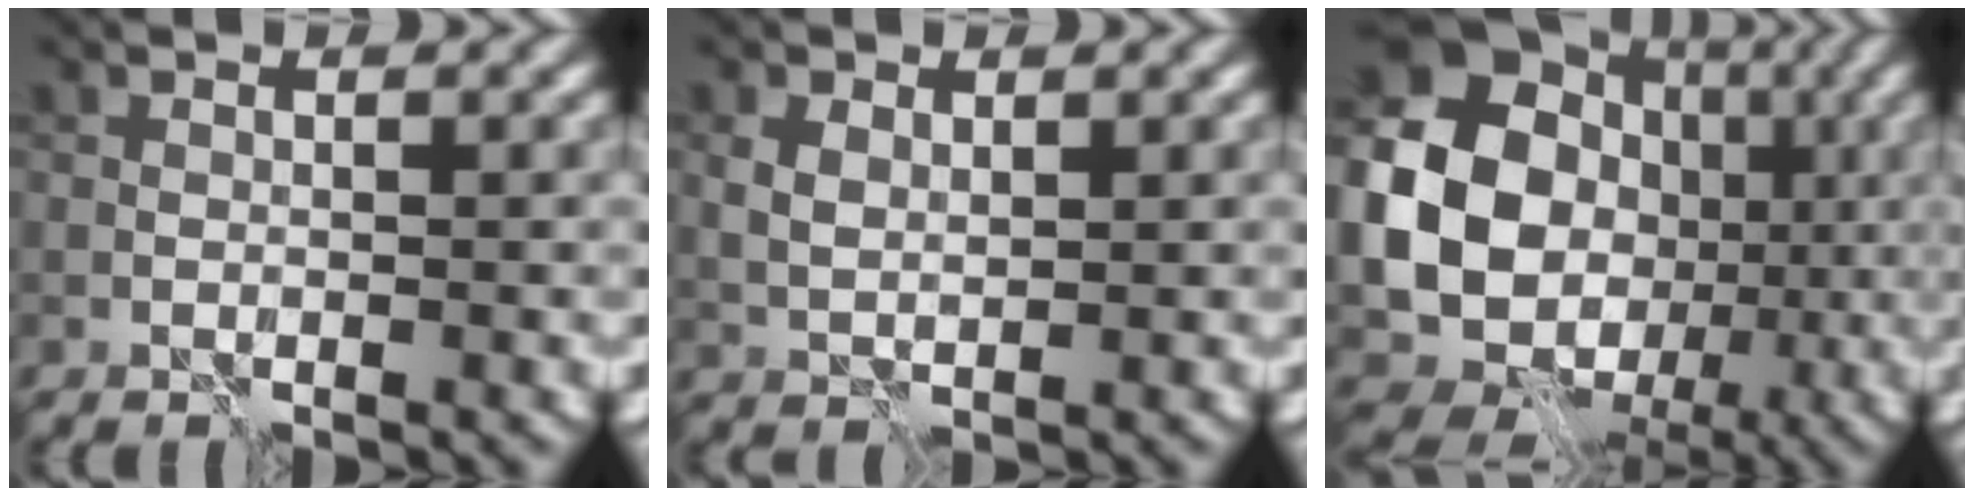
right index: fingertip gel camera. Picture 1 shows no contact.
{"total": 1.7, "force": [0.9, 1.1, 1.0], "torque": [-0.027, -0.002, 0.020]}
{"total": 19.1, "force": [0.2, 17.0, 8.8], "torque": [-0.174, -0.005, -0.014]}